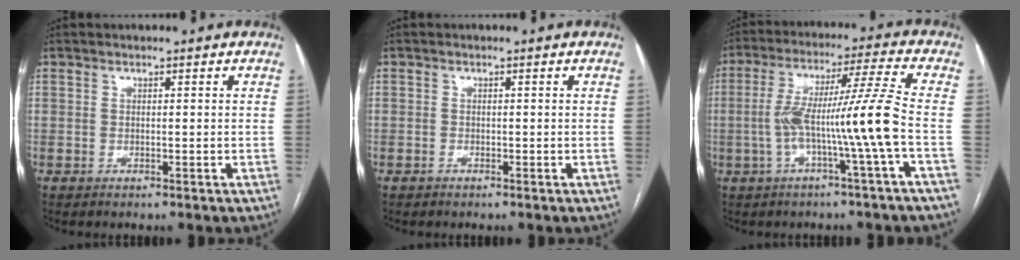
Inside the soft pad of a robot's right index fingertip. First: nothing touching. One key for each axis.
{"total": 0.9, "fx": -0.6, "fy": 0.7, "fz": -0.1, "tx": -0.002, "ty": 0.005, "tz": -0.013}
{"total": 11.9, "fx": -2.7, "fy": -2.0, "fz": 11.4, "tx": -0.215, "ty": 0.020, "tz": -0.049}